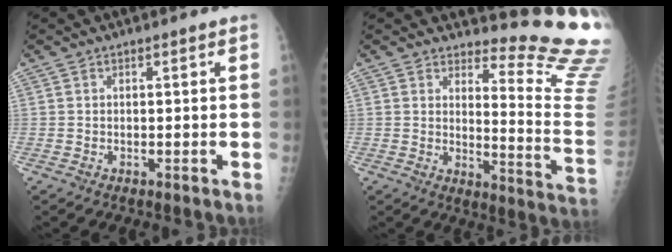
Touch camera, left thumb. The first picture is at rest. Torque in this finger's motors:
{"motor_torque": [0.29, 0.02, -0.27, -0.69, 0.02]}